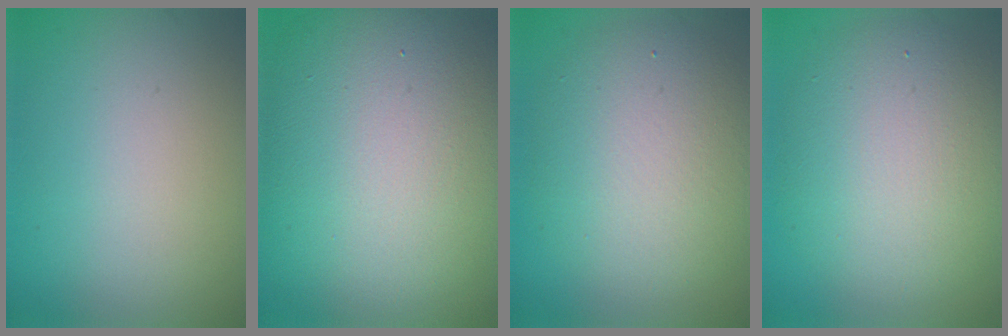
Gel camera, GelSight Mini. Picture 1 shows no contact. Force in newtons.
{"total": 17.5, "press": 17.5, "slide": 0.8}
{"total": 7.1, "press": 7.1, "slide": 0.6}
{"total": 8.4, "press": 8.4, "slide": 0.4}